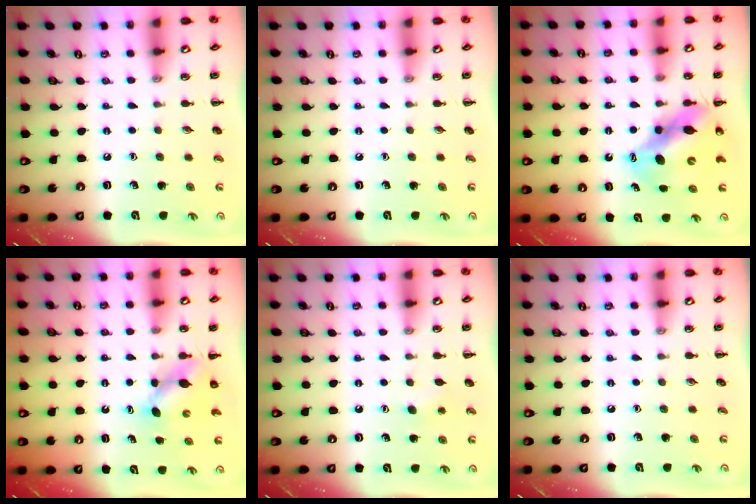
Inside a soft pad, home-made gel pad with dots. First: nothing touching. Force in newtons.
{"total": 0.0}
{"total": 10.9, "press": 10.6, "slide": 2.7}
{"total": 4.7, "press": 4.7, "slide": 0.4}
{"total": 3.9, "press": 3.7, "slide": 1.1}
{"total": 0.0}